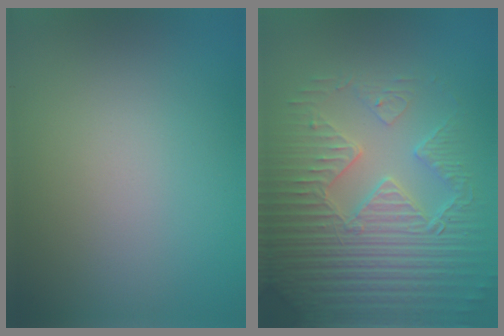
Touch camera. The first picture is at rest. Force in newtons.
{"total": 6.9, "press": 5.7, "slide": 3.8}